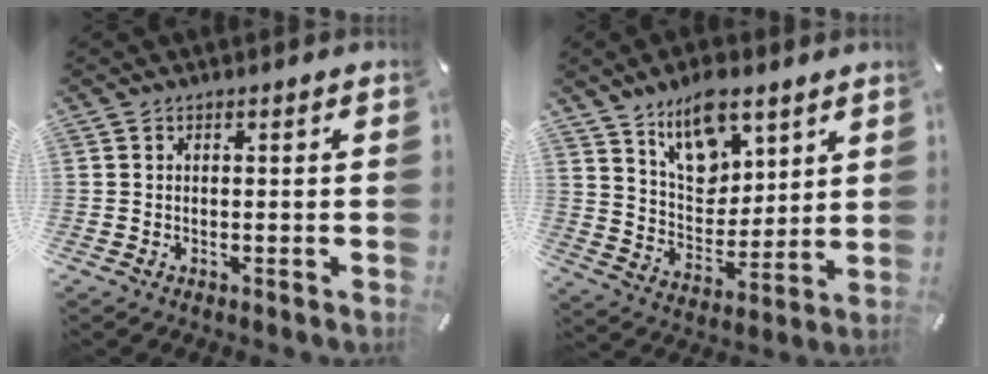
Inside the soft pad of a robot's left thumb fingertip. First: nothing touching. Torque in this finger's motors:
{"motor_torque": [0.62, 0.23, 1.41, -1.37, 0.15]}